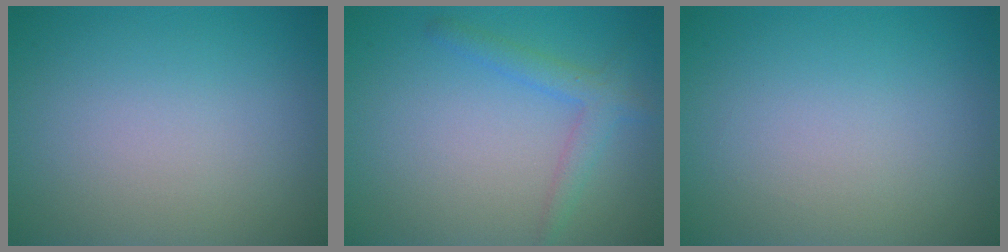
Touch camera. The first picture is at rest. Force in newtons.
{"total": 2.4, "press": 2.4, "slide": 0.1}
{"total": 0.0}